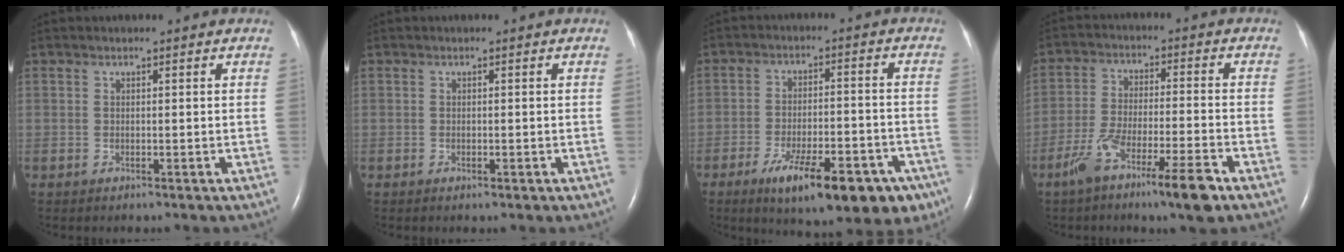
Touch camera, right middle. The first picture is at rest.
{"total": 0.6, "force": [-0.2, 0.3, 0.4], "torque": [-0.008, 0.000, -0.001]}
{"total": 16.4, "force": [-9.9, 5.3, 12.0], "torque": [-0.126, 0.001, -0.140]}
{"total": 10.7, "force": [-6.7, 0.6, 8.3], "torque": [-0.154, -0.016, -0.118]}